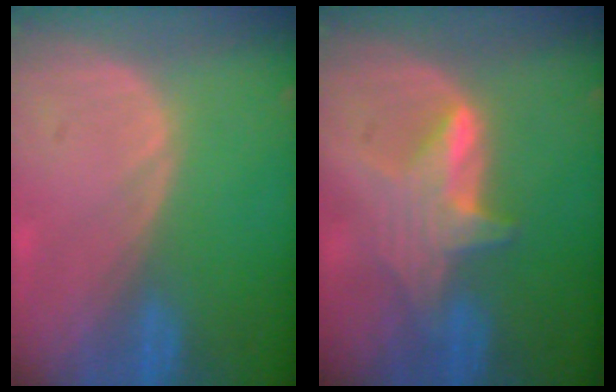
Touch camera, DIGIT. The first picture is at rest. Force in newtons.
{"total": 5.6, "press": 5.6, "slide": 0.4}